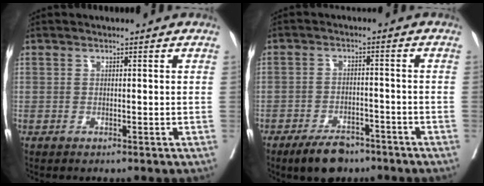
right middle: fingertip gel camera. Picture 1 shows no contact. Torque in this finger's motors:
{"motor_torque": [0.11, -0.10, 0.08, 0.03]}